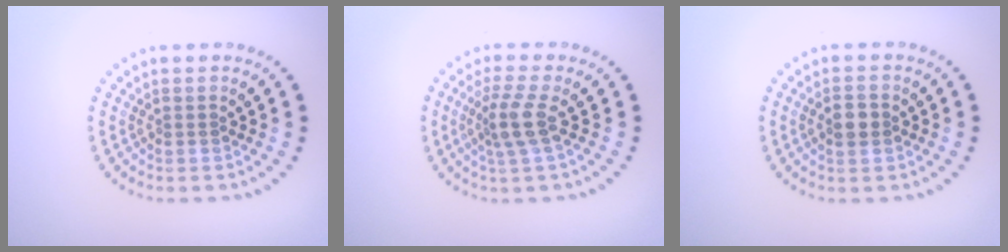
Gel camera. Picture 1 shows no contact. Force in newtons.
{"total": 2.9, "press": 2.2, "slide": 1.9}
{"total": 2.0, "press": 2.0, "slide": 0.2}